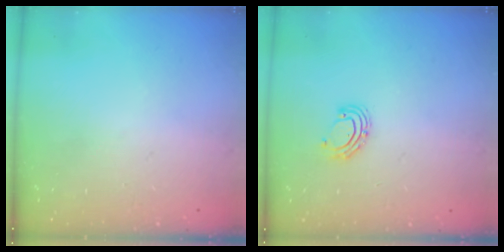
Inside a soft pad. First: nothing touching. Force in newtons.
{"total": 5.3, "press": 5.1, "slide": 1.4}